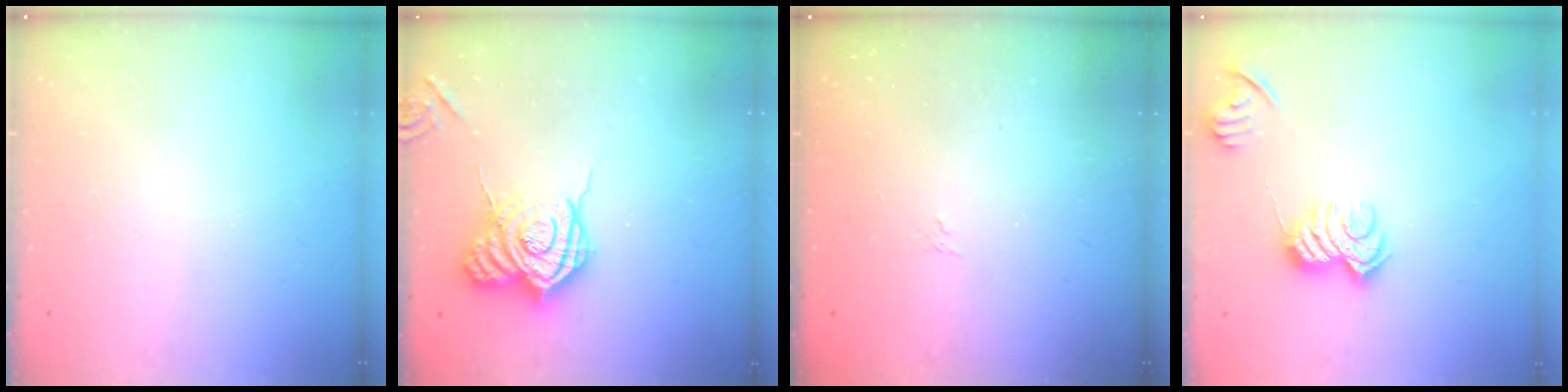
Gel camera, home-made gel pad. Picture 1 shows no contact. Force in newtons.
{"total": 16.2, "press": 16.2, "slide": 1.1}
{"total": 1.1, "press": 0.4, "slide": 1.1}
{"total": 12.3, "press": 12.3, "slide": 0.7}